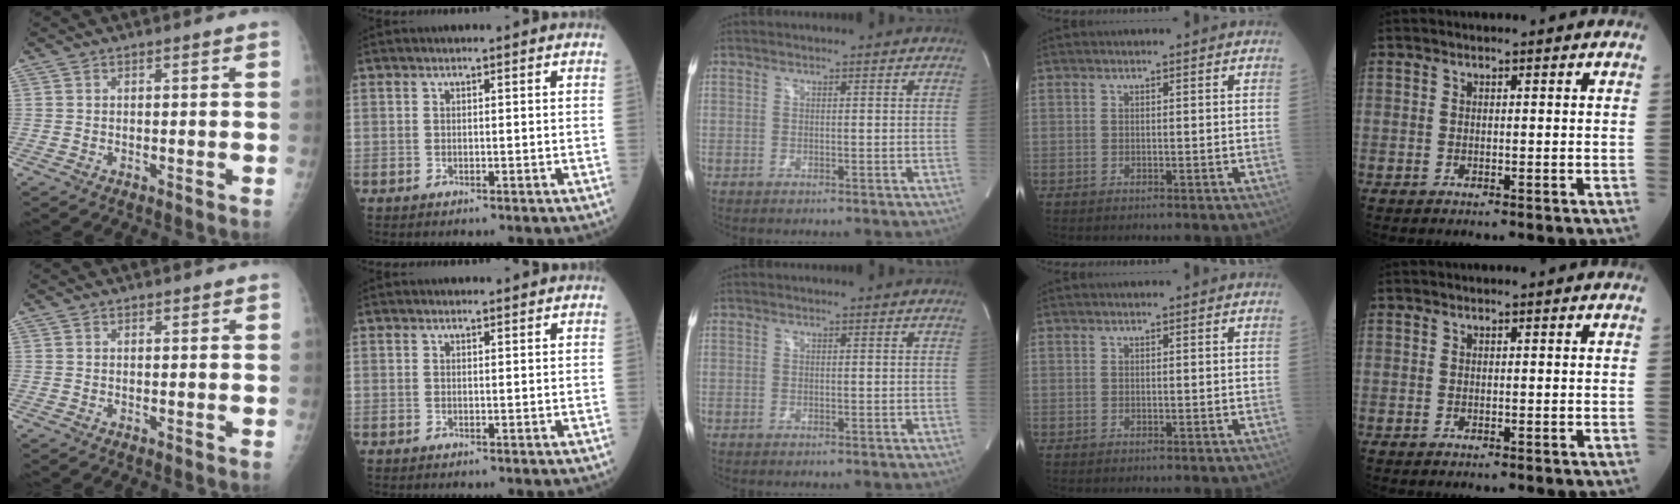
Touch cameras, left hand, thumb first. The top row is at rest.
{"thumb": {"total": 0.8, "force": [0.6, 0.5, 0.1], "torque": [0.009, -0.004, 0.005]}, "index": {"total": 1.2, "force": [1.1, 0.3, 0.0], "torque": [-0.004, 0.005, 0.019]}}